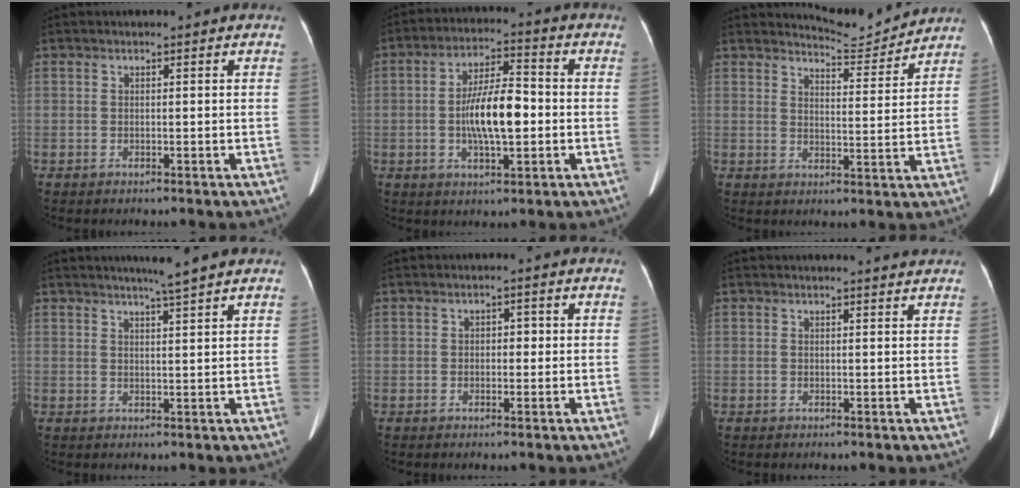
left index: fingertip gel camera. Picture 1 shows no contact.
{"total": 10.0, "force": [-1.4, 2.9, 9.5], "torque": [-0.181, 0.009, -0.023]}
{"total": 6.3, "force": [6.2, -0.4, -0.8], "torque": [-0.003, -0.016, 0.089]}
{"total": 3.8, "force": [3.1, -1.0, 1.9], "torque": [-0.031, -0.002, 0.050]}
{"total": 1.8, "force": [-0.1, 1.1, 1.4], "torque": [-0.018, 0.009, -0.001]}
{"total": 1.9, "force": [1.8, -0.3, 0.3], "torque": [-0.011, -0.006, 0.017]}